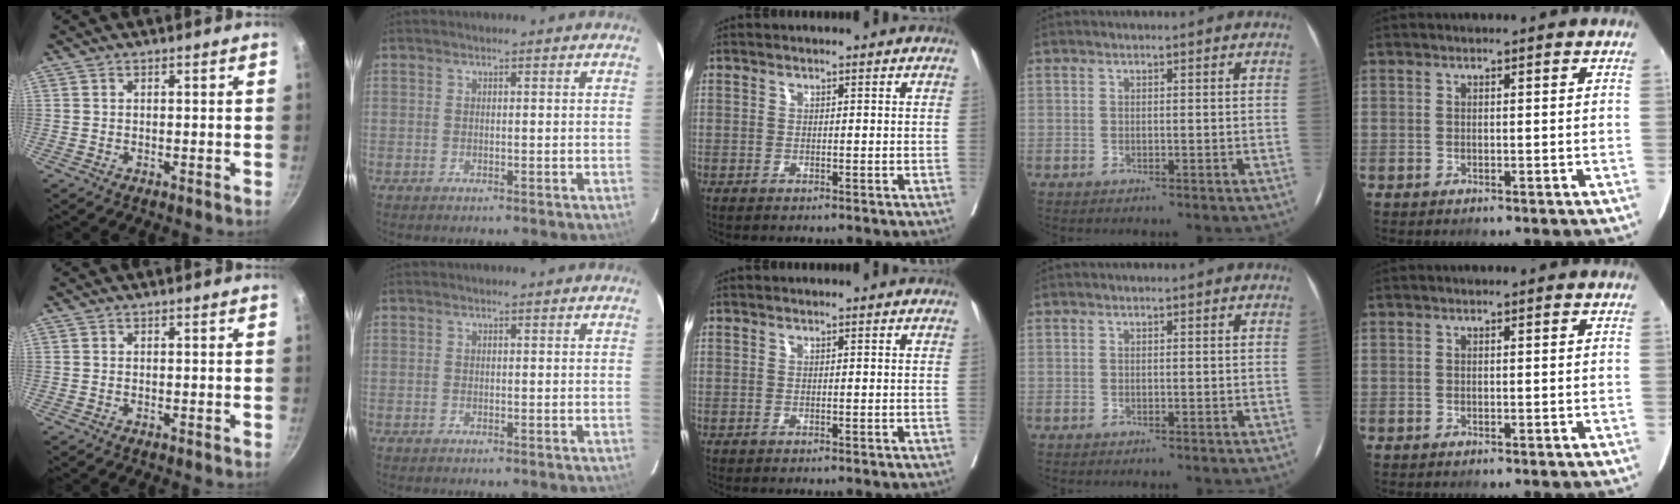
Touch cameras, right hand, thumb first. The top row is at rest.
{}